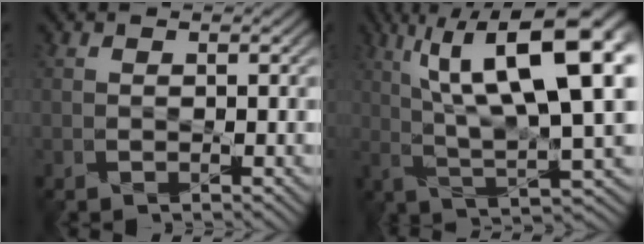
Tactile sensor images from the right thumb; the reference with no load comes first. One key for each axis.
{"total": 16.4, "fx": 5.8, "fy": 4.5, "fz": 14.7, "tx": -0.247, "ty": 0.012, "tz": 0.116}